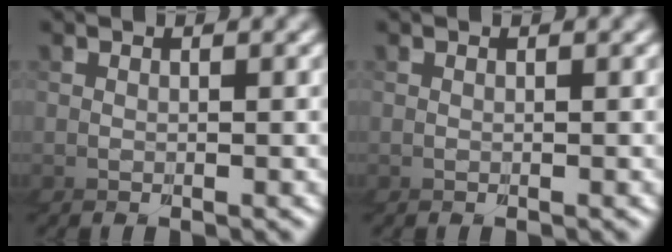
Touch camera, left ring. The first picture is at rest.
{"total": 0.0}